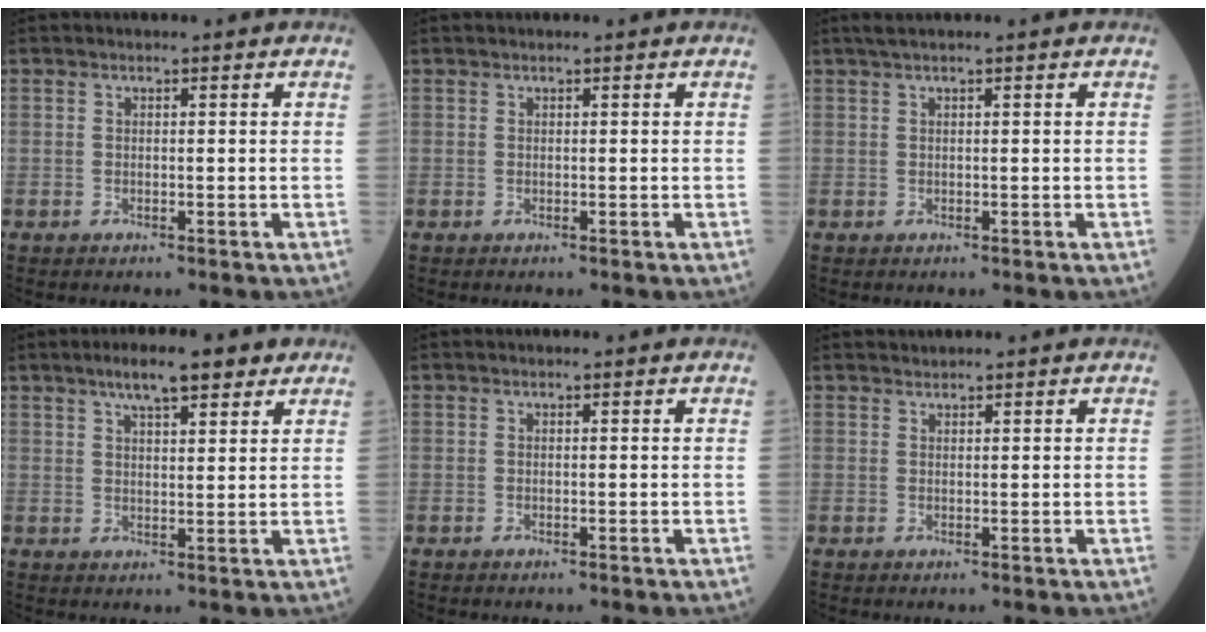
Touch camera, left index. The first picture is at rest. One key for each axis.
{"total": 0.0}
{"total": 1.4, "fx": 0.9, "fy": -0.2, "fz": 1.1, "tx": -0.028, "ty": 0.016, "tz": 0.020}
{"total": 7.1, "fx": 4.9, "fy": 1.8, "fz": 4.8, "tx": -0.082, "ty": 0.020, "tz": 0.077}
{"total": 0.0}
{"total": 0.7, "fx": 0.7, "fy": 0.0, "fz": -0.1, "tx": -0.007, "ty": 0.007, "tz": 0.016}